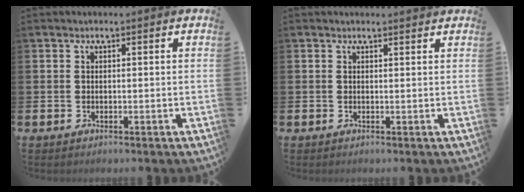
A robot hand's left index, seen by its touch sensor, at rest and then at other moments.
{"total": 0.6, "force": [0.6, 0.0, 0.1], "torque": [0.005, -0.003, 0.009]}